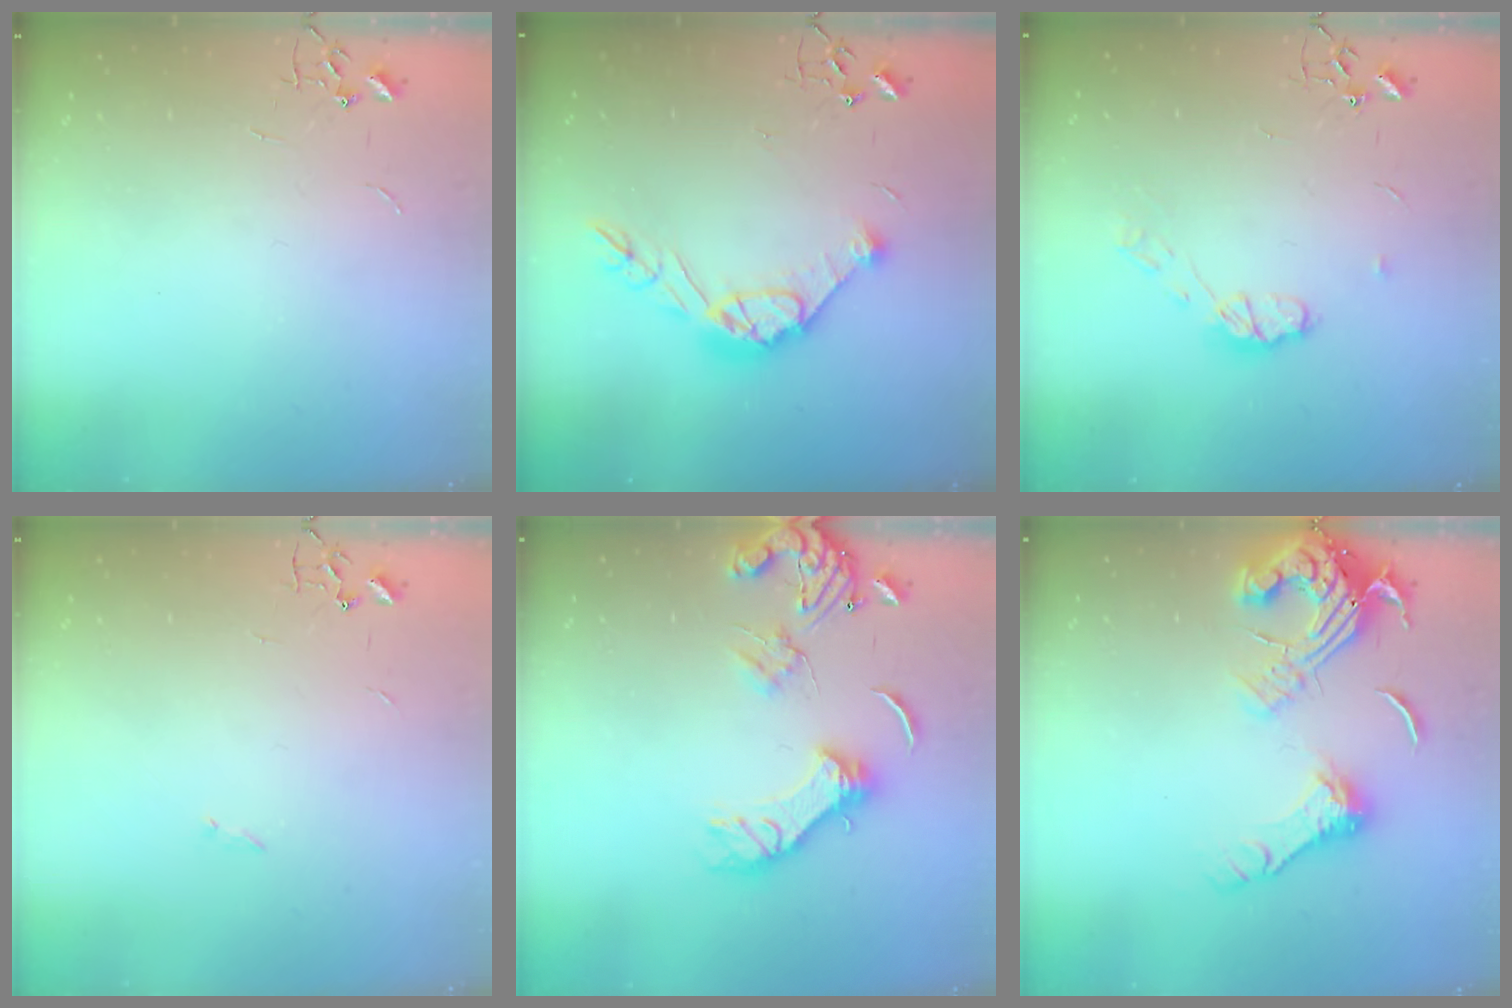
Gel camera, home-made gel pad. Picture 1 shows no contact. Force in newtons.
{"total": 13.6, "press": 13.6, "slide": 1.0}
{"total": 7.4, "press": 7.3, "slide": 0.4}
{"total": 0.9, "press": 0.9, "slide": 0.2}
{"total": 13.2, "press": 13.1, "slide": 1.7}
{"total": 16.7, "press": 16.6, "slide": 1.9}